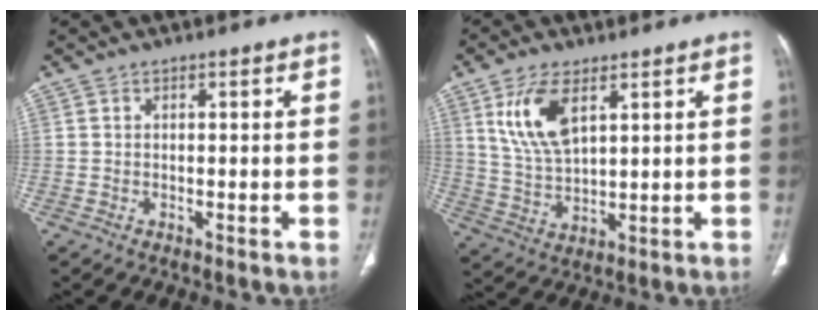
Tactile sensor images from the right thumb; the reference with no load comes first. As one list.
[{"total": 10.0, "force": [4.6, 4.6, 7.6], "torque": [-0.148, -0.018, 0.099]}]